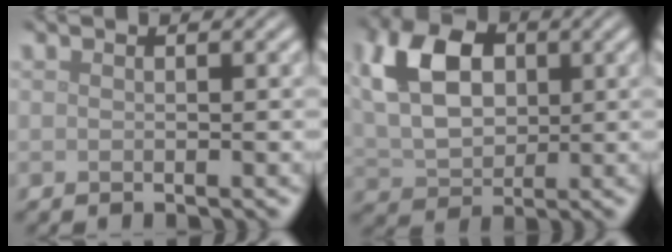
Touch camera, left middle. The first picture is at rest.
{"total": 9.0, "force": [2.4, 5.9, 6.3], "torque": [-0.135, 0.019, 0.034]}